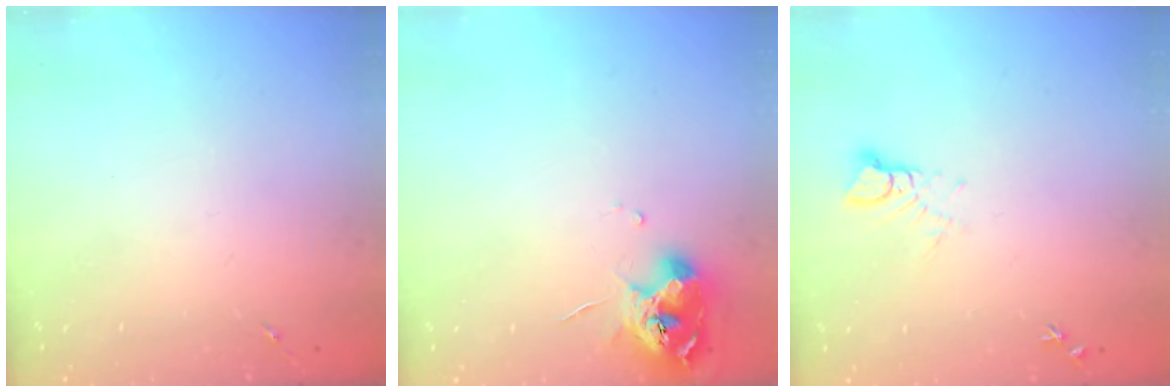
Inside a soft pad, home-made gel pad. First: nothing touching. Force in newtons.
{"total": 10.6, "press": 10.6, "slide": 1.4}
{"total": 3.8, "press": 3.8, "slide": 0.3}